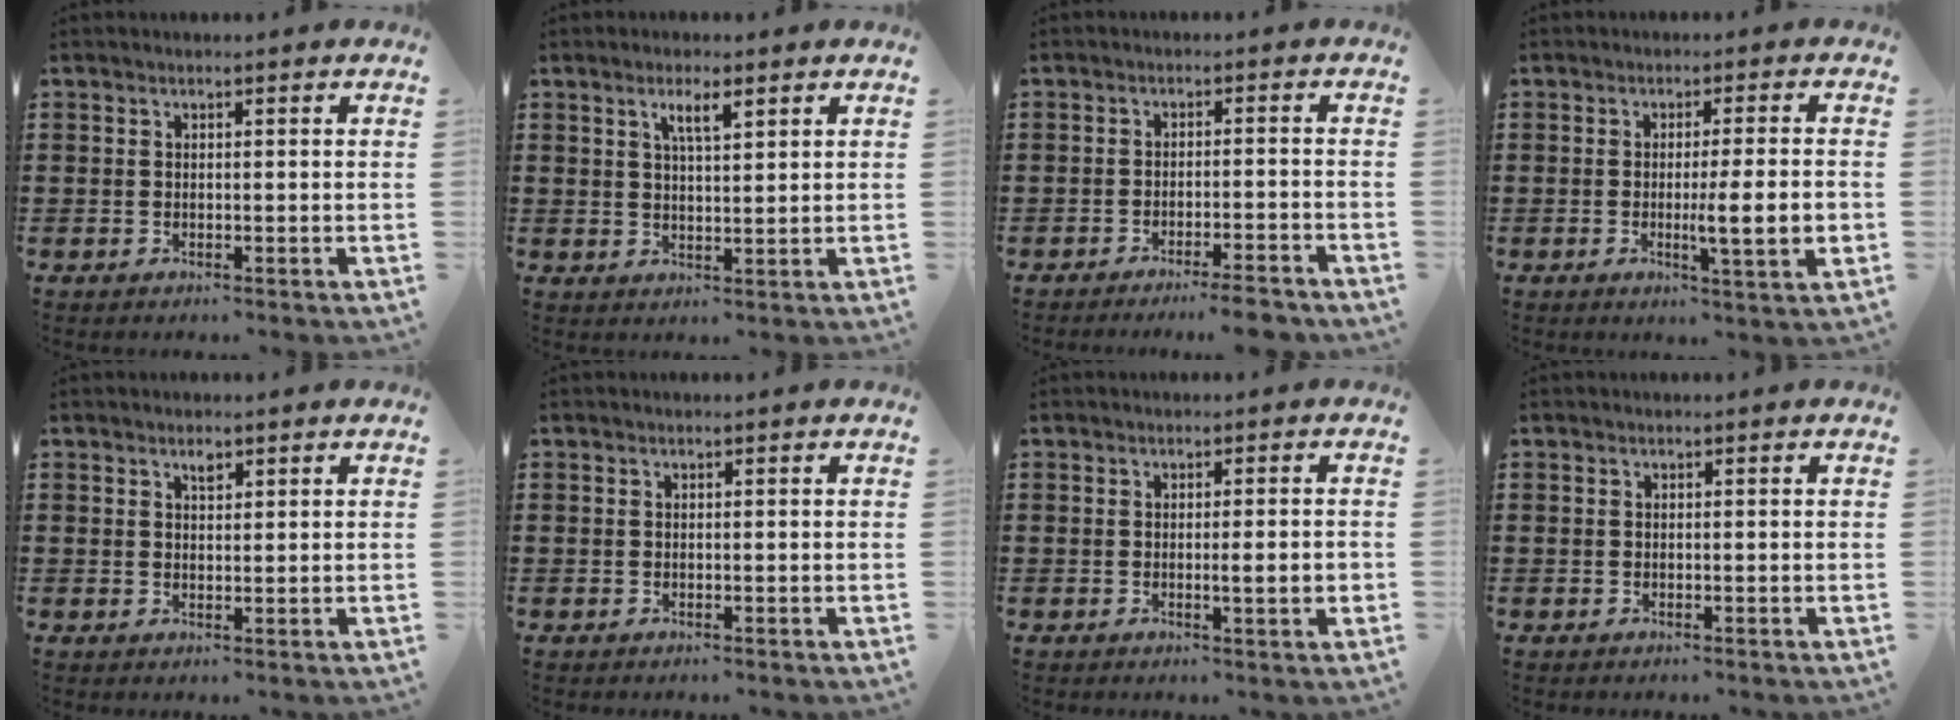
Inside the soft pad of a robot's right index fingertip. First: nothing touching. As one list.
[{"total": 3.6, "force": [2.0, 0.9, 2.8], "torque": [-0.052, 0.002, 0.032]}, {"total": 3.9, "force": [-3.4, -0.5, 1.8], "torque": [-0.030, -0.010, -0.065]}, {"total": 6.4, "force": [-1.0, 0.2, 6.4], "torque": [-0.097, -0.015, -0.019]}, {"total": 1.4, "force": [0.9, 0.6, 0.8], "torque": [-0.011, -0.001, 0.015]}, {"total": 0.0}, {"total": 3.0, "force": [-0.4, 0.1, 2.9], "torque": [-0.048, -0.005, -0.009]}, {"total": 0.0}]